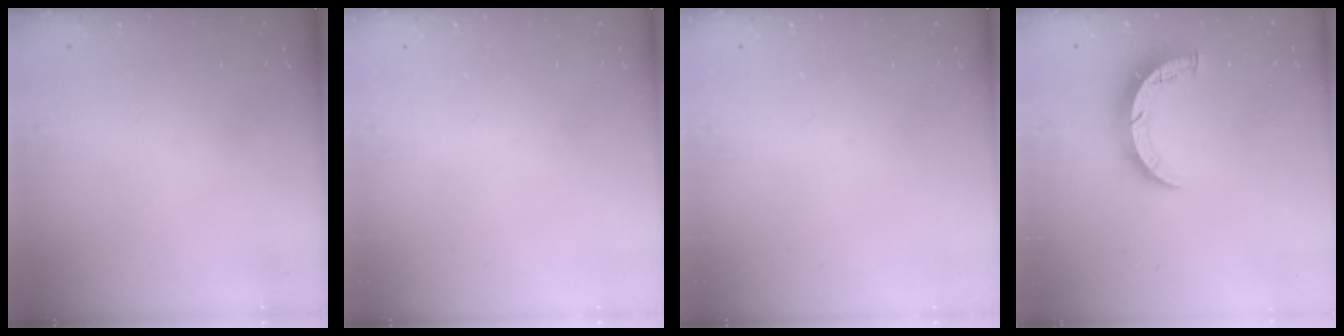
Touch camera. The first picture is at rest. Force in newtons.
{"total": 0.0}
{"total": 0.0}
{"total": 9.0, "press": 9.0, "slide": 0.7}